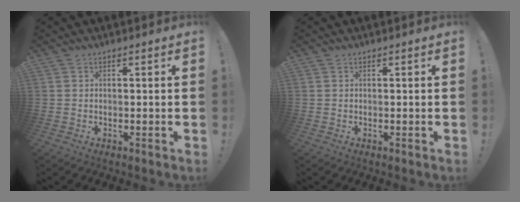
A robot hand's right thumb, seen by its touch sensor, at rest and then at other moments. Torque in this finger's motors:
{"motor_torque": [-0.08, -0.06, -0.07, 0.09, 0.03]}